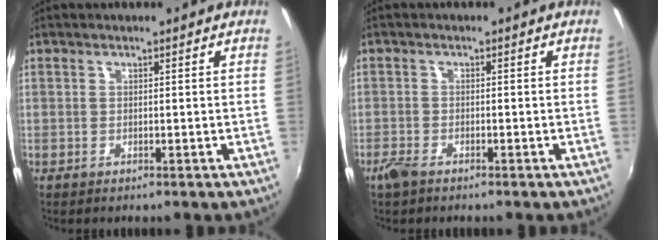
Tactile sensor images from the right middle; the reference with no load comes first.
{"total": 2.6, "force": [-2.0, 1.0, 1.3], "torque": [-0.035, -0.007, -0.042]}